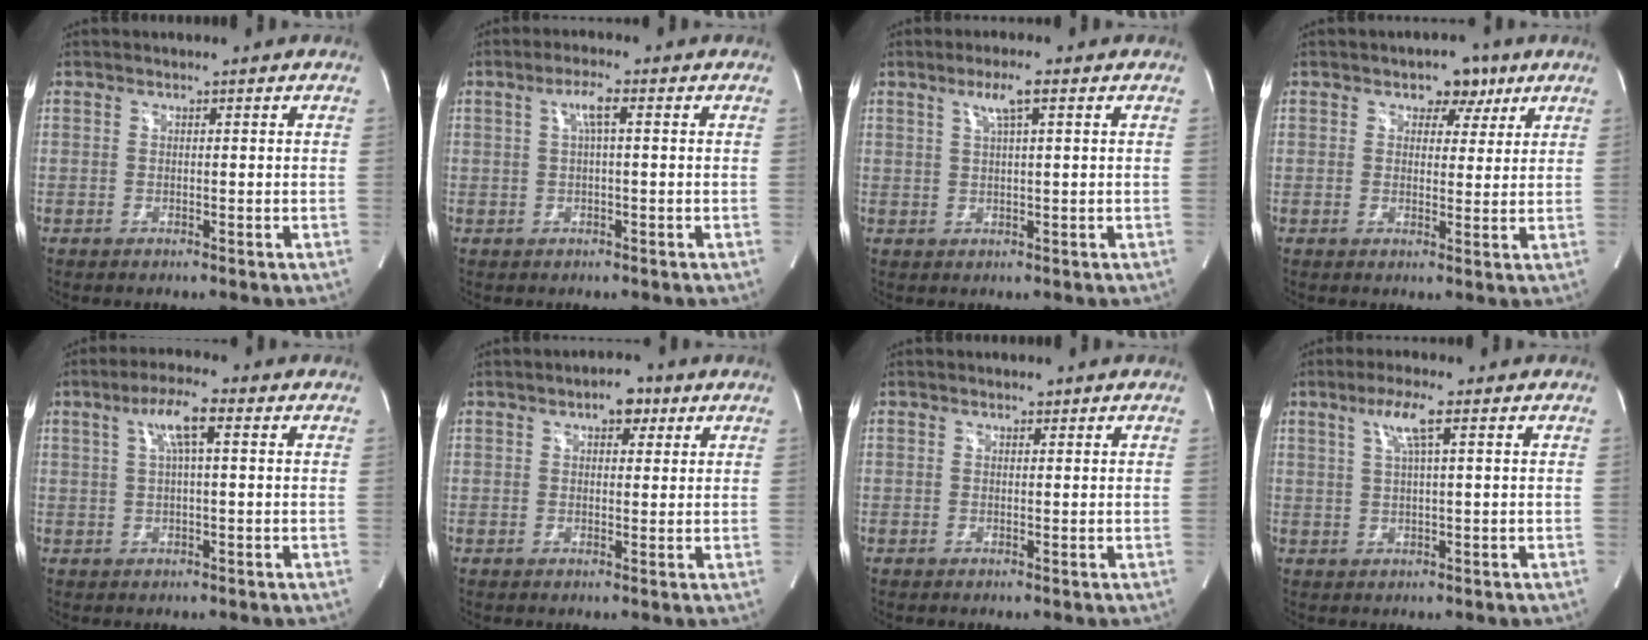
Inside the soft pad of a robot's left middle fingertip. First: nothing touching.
{"total": 3.0, "force": [0.8, 0.3, 2.9], "torque": [-0.058, 0.008, 0.015]}
{"total": 3.5, "force": [1.7, -0.1, 3.1], "torque": [-0.062, 0.002, 0.034]}
{"total": 4.4, "force": [2.5, 3.0, 1.9], "torque": [-0.015, 0.008, 0.033]}
{"total": 5.5, "force": [1.8, 0.5, 5.1], "torque": [-0.098, 0.014, 0.033]}
{"total": 3.8, "force": [2.0, 1.9, 2.6], "torque": [-0.037, 0.015, 0.027]}
{"total": 0.6, "force": [0.4, 0.4, 0.1], "torque": [0.002, 0.001, 0.005]}
{"total": 4.4, "force": [2.0, -0.1, 4.0], "torque": [-0.080, 0.004, 0.038]}